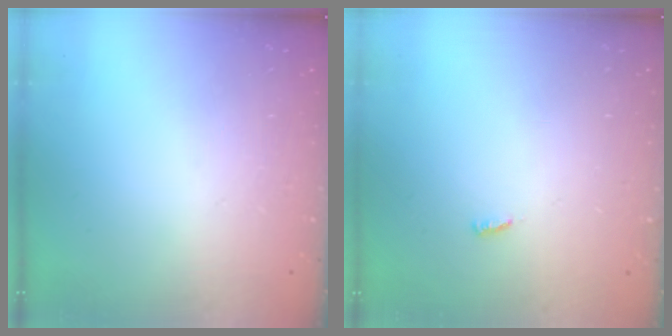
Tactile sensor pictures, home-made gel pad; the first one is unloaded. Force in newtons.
{"total": 3.0, "press": 3.0, "slide": 0.0}